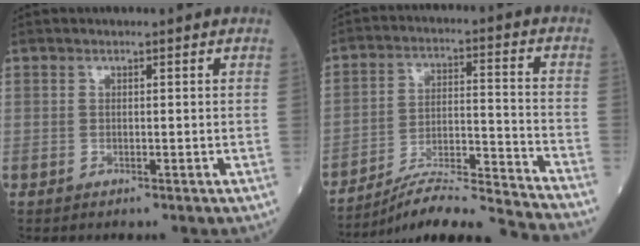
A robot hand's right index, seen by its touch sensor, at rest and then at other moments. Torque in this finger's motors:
{"motor_torque": [-0.38, -0.60, 0.13, 0.00]}